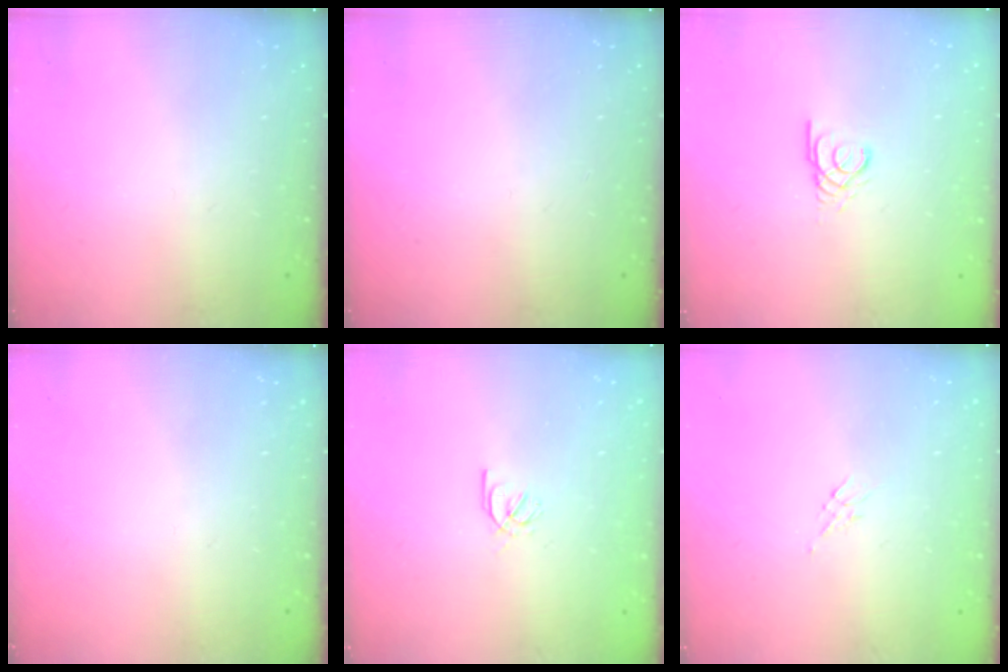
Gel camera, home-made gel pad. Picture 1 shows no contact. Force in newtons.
{"total": 0.0}
{"total": 2.4, "press": 2.4, "slide": 0.4}
{"total": 0.0}
{"total": 2.2, "press": 2.2, "slide": 0.0}
{"total": 3.5, "press": 3.4, "slide": 0.8}